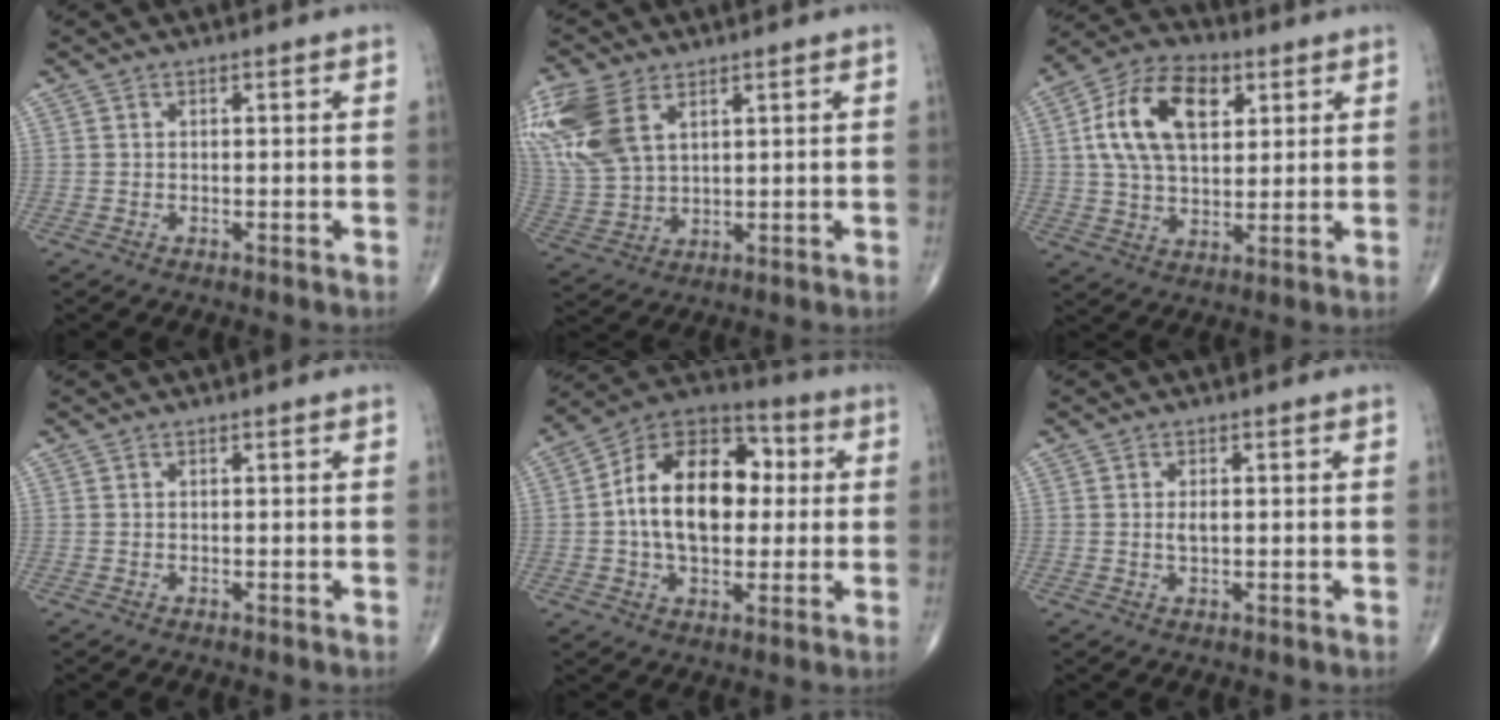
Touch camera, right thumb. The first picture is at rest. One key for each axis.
{"total": 16.3, "fx": 7.3, "fy": 9.8, "fz": 10.8, "tx": -0.262, "ty": -0.010, "tz": 0.151}
{"total": 15.8, "fx": 4.7, "fy": 9.5, "fz": 11.8, "tx": -0.197, "ty": 0.003, "tz": 0.083}
{"total": 0.0}
{"total": 19.2, "fx": 1.4, "fy": 12.0, "fz": 14.9, "tx": -0.217, "ty": 0.028, "tz": 0.016}
{"total": 2.0, "fx": 0.1, "fy": 1.0, "fz": 1.7, "tx": -0.031, "ty": 0.000, "tz": 0.003}